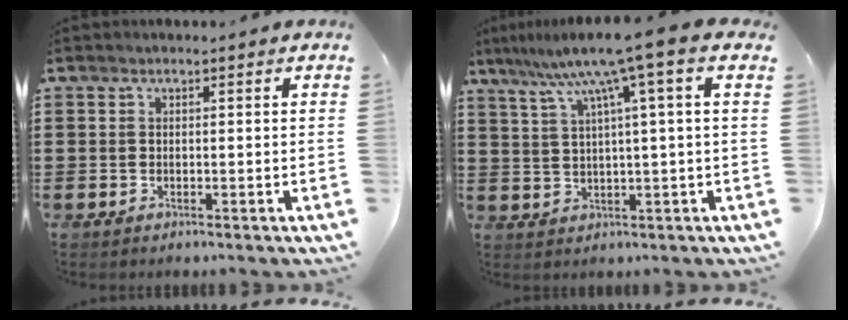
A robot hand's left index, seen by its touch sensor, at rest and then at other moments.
{"total": 8.7, "force": [4.2, -0.8, 7.6], "torque": [-0.156, -0.014, 0.065]}